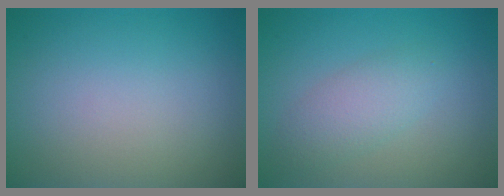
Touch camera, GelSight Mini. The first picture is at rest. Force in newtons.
{"total": 2.7, "press": 2.7, "slide": 0.0}